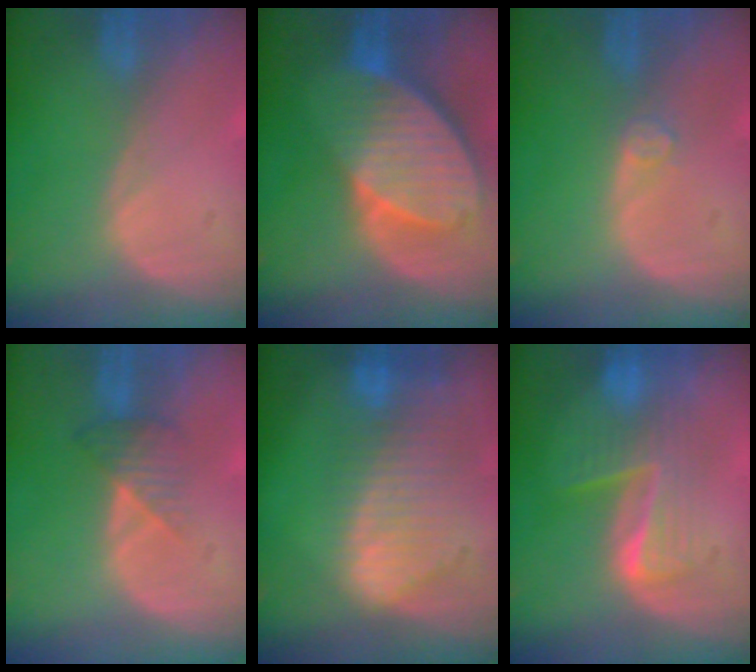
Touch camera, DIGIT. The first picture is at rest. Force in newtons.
{"total": 10.3, "press": 8.9, "slide": 5.2}
{"total": 1.5, "press": 1.5, "slide": 0.2}
{"total": 3.4, "press": 3.0, "slide": 1.5}
{"total": 9.7, "press": 8.4, "slide": 5.0}
{"total": 6.3, "press": 6.1, "slide": 1.5}